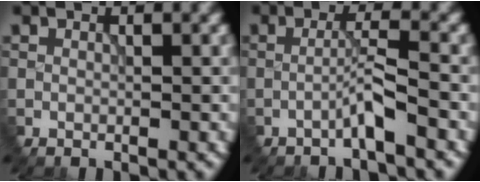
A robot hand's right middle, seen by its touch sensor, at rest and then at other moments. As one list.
[{"total": 2.4, "force": [-1.4, -0.2, 2.0], "torque": [-0.039, 0.013, -0.032]}]